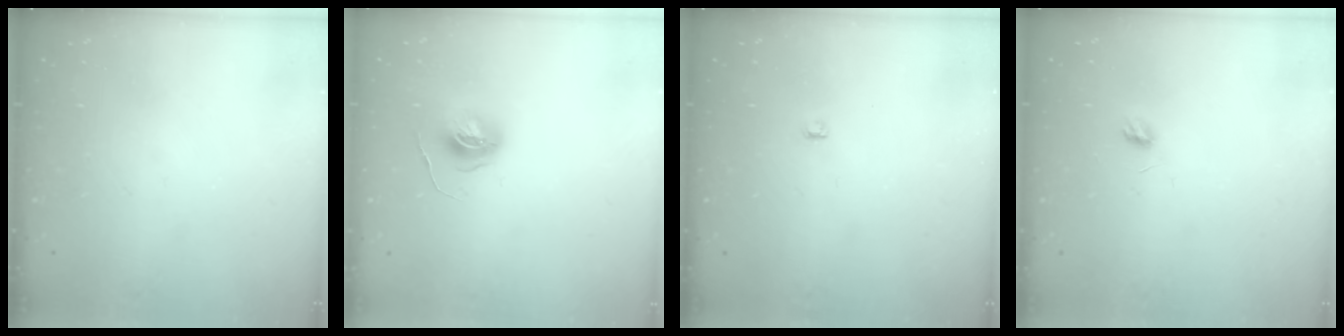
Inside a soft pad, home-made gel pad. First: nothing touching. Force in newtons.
{"total": 6.7, "press": 6.7, "slide": 0.4}
{"total": 2.8, "press": 2.7, "slide": 0.3}
{"total": 3.9, "press": 3.9, "slide": 0.3}